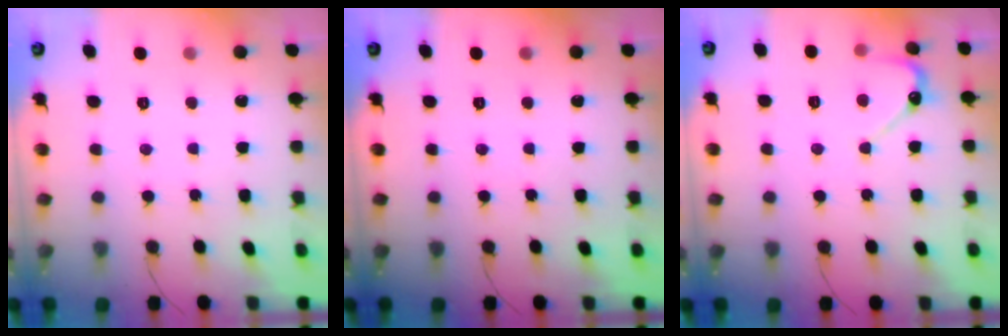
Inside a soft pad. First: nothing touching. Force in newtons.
{"total": 0.0}
{"total": 6.0, "press": 6.0, "slide": 0.4}